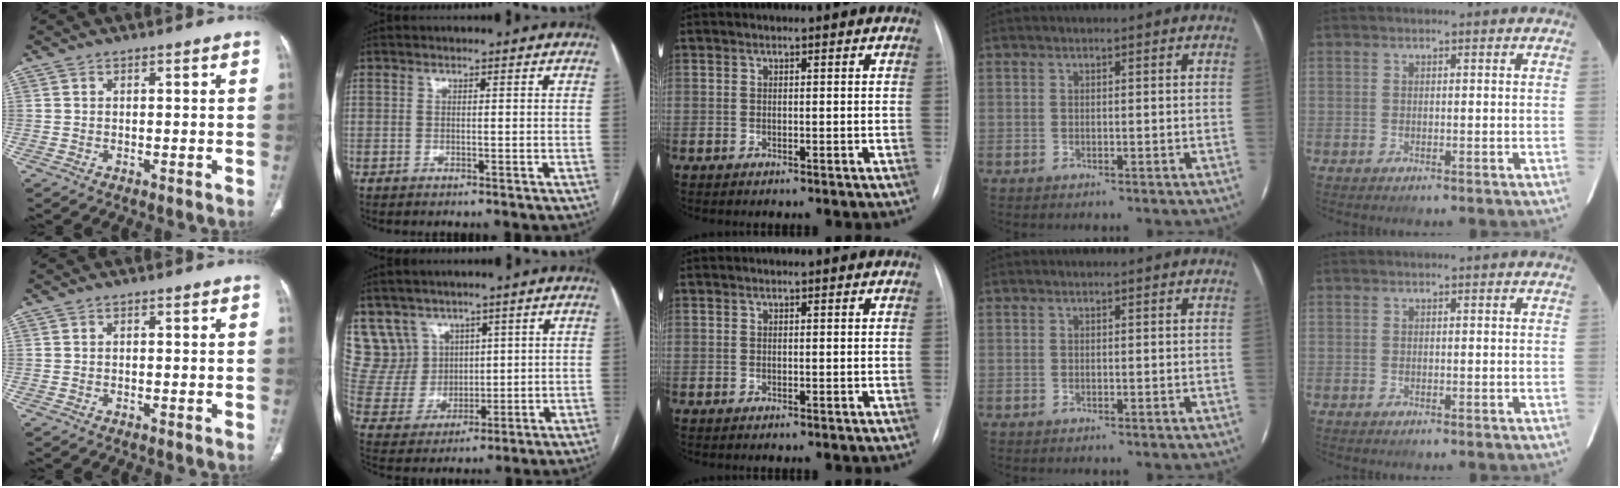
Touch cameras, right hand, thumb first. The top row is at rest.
{"index": {"total": 8.7, "force": [5.7, 6.5, 0.2], "torque": [-0.014, 0.032, 0.135]}}